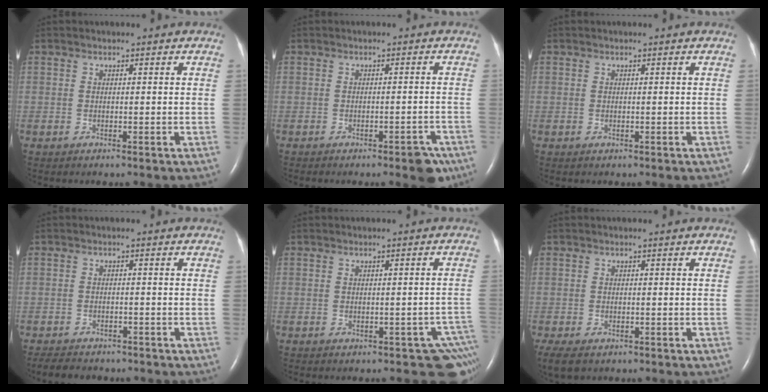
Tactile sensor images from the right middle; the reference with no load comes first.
{"total": 3.8, "force": [-2.7, 1.0, 2.5], "torque": [-0.020, 0.009, -0.032]}
{"total": 0.0}
{"total": 6.3, "force": [-5.5, 2.2, 2.1], "torque": [-0.038, -0.008, -0.075]}
{"total": 4.8, "force": [-3.4, 2.0, 2.7], "torque": [-0.010, 0.012, -0.038]}
{"total": 6.7, "force": [-4.2, 3.9, 3.5], "torque": [-0.087, -0.015, -0.064]}